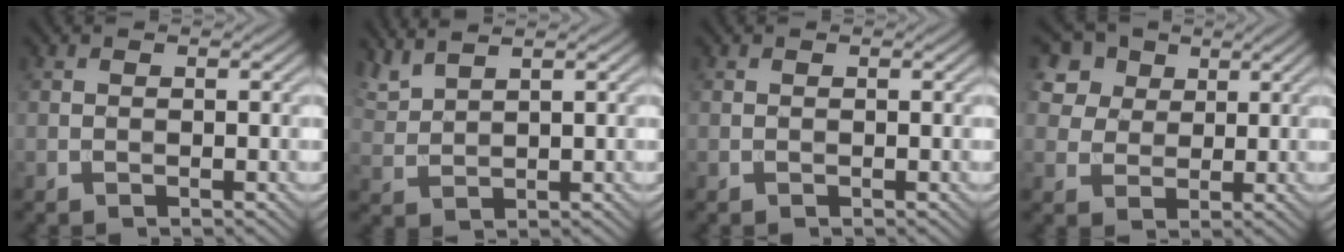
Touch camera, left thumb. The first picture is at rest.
{"total": 3.5, "force": [3.1, 0.6, 1.6], "torque": [-0.041, 0.009, 0.070]}
{"total": 0.0}
{"total": 7.3, "force": [3.7, 5.5, 3.0], "torque": [-0.114, 0.004, 0.068]}